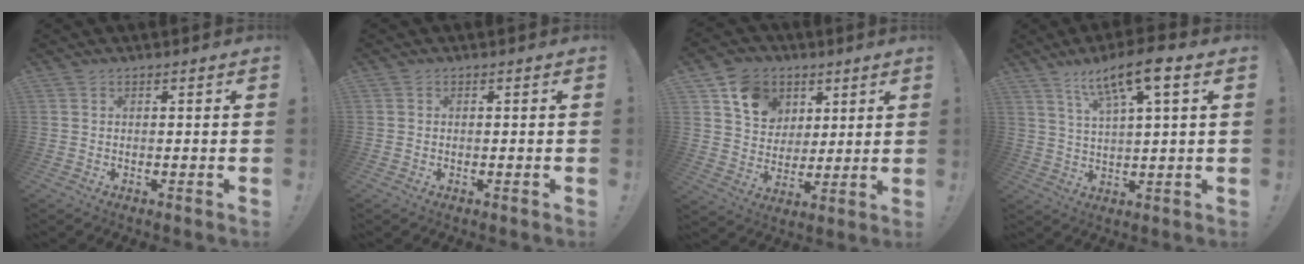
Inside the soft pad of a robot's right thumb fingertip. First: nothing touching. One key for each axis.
{"total": 0.5, "fx": 0.1, "fy": 0.5, "fz": -0.1, "tx": 0.003, "ty": 0.003, "tz": 0.002}
{"total": 12.8, "fx": 6.3, "fy": 10.3, "fz": 4.2, "tx": -0.067, "ty": -0.027, "tz": 0.127}
{"total": 10.8, "fx": 6.2, "fy": 2.2, "fz": 8.6, "tx": -0.145, "ty": -0.026, "tz": 0.101}